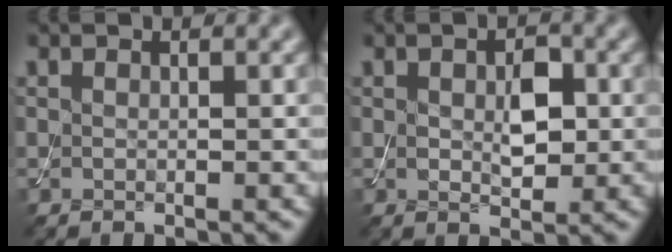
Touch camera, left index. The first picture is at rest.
{"total": 3.1, "force": [0.2, 1.8, 2.6], "torque": [-0.049, -0.005, 0.007]}